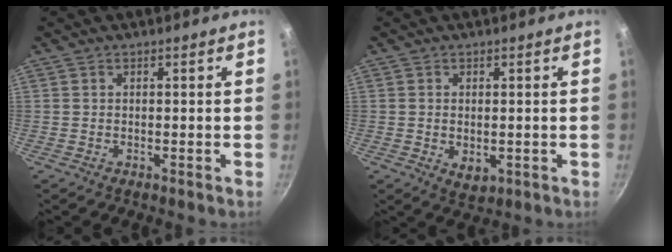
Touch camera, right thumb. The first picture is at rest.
{"total": 3.8, "force": [-0.3, 2.5, 2.9], "torque": [-0.044, -0.012, -0.001]}